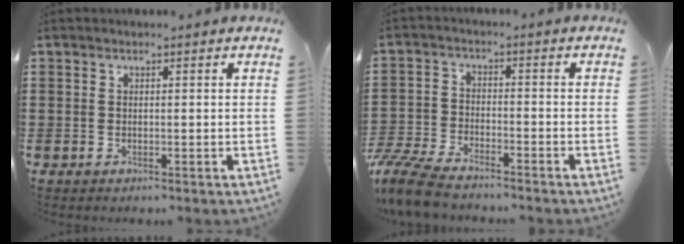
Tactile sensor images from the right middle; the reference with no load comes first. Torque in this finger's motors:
{"motor_torque": [1.63, -0.51, 0.76, 0.21]}